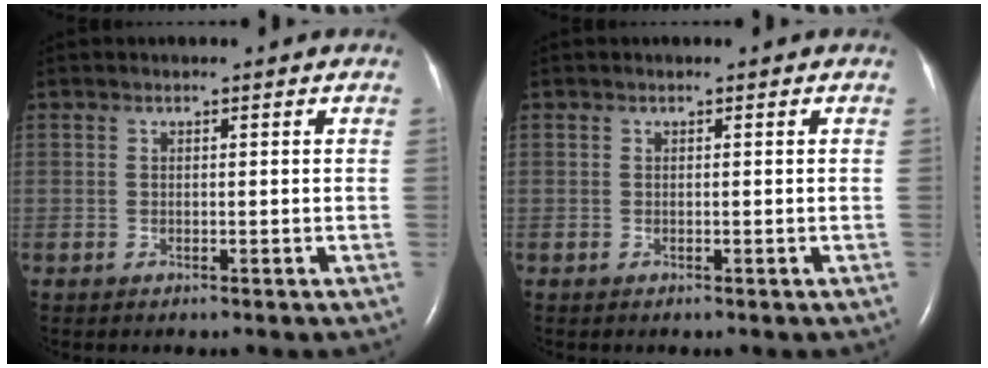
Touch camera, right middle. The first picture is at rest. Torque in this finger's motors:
{"motor_torque": [0.16, 0.01, -0.06, 0.00]}